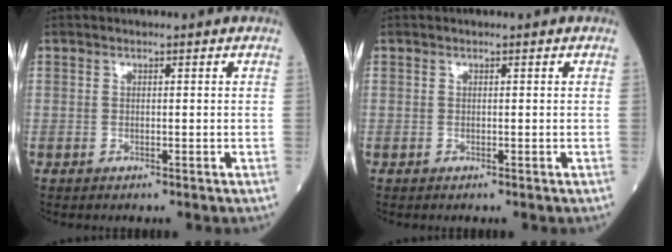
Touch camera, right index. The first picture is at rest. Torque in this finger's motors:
{"motor_torque": [0.01, 0.01, 0.00, 0.00]}